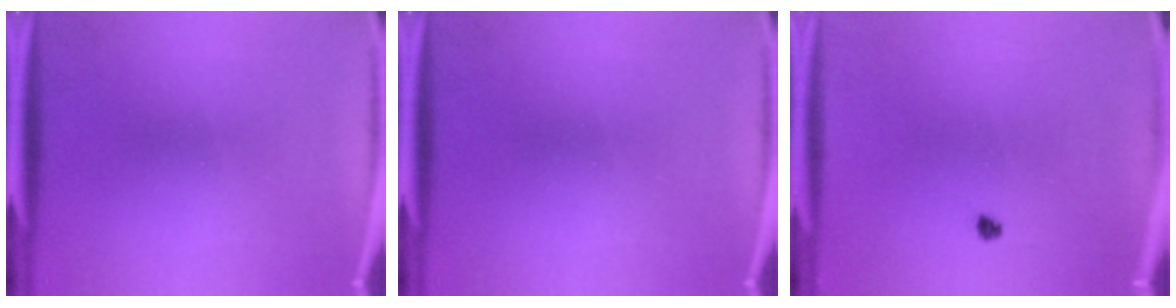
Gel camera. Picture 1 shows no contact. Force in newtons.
{"total": 0.0}
{"total": 1.0}